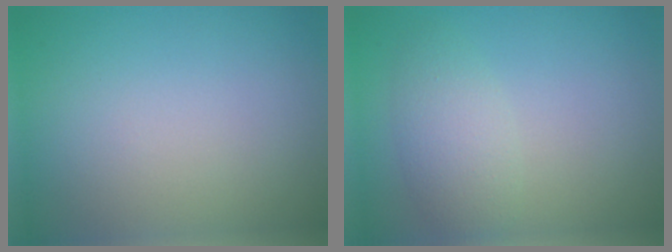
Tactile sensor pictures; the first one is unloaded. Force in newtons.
{"total": 2.9, "press": 2.9, "slide": 0.1}